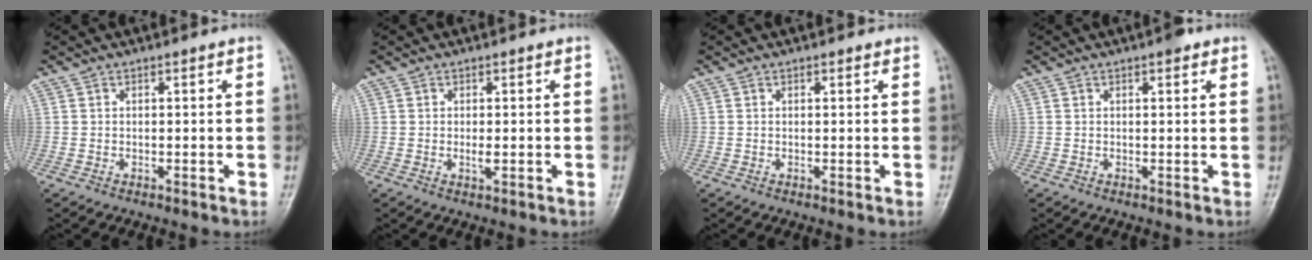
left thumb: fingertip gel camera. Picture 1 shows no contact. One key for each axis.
{"total": 1.4, "fx": 0.0, "fy": 0.5, "fz": 1.3, "tx": -0.022, "ty": -0.004, "tz": 0.000}
{"total": 0.8, "fx": 0.5, "fy": 0.5, "fz": 0.3, "tx": -0.001, "ty": -0.003, "tz": 0.002}
{"total": 2.3, "fx": 1.3, "fy": 0.9, "fz": 1.6, "tx": -0.016, "ty": -0.002, "tz": 0.014}